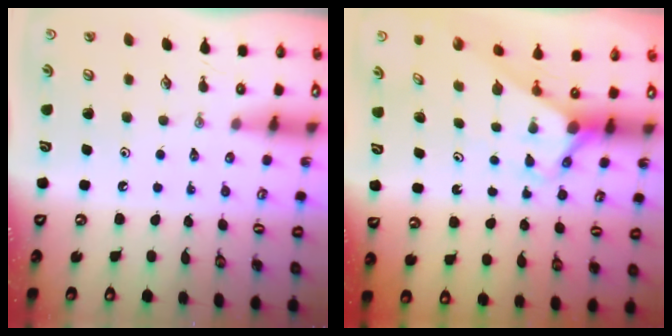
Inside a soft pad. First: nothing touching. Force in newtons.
{"total": 2.6, "press": 2.6, "slide": 0.0}